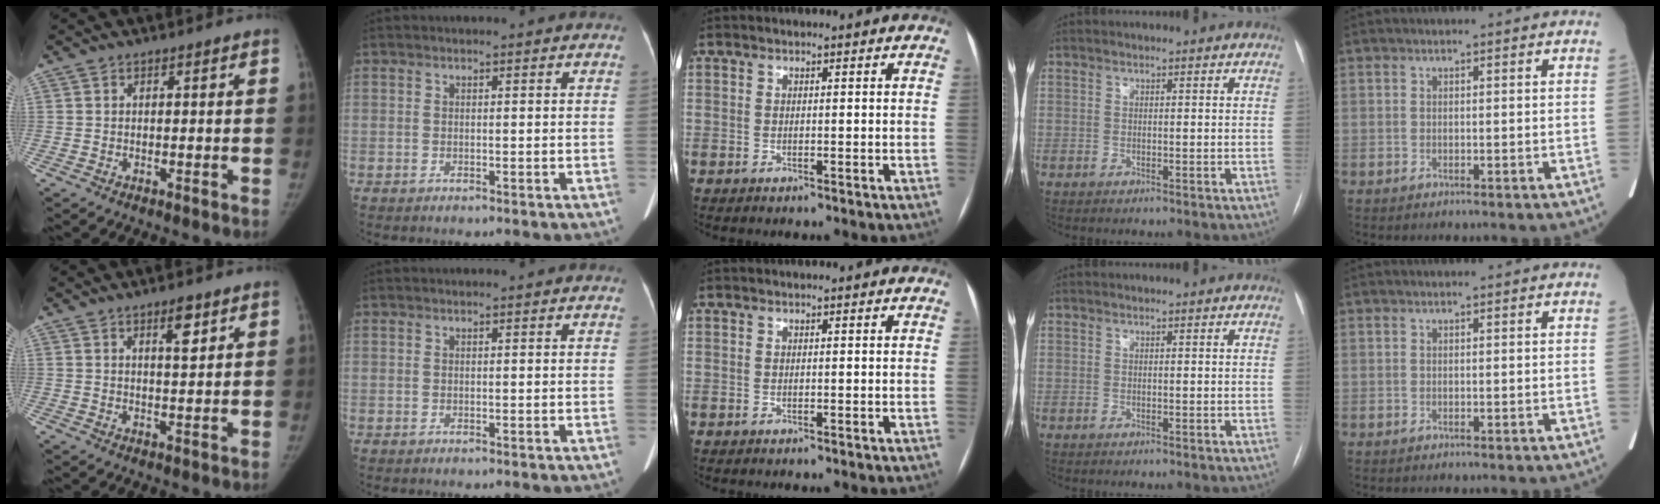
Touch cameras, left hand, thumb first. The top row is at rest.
{"thumb": {"total": 4.0, "force": [2.2, 1.2, 3.1], "torque": [-0.039, -0.014, 0.035]}}